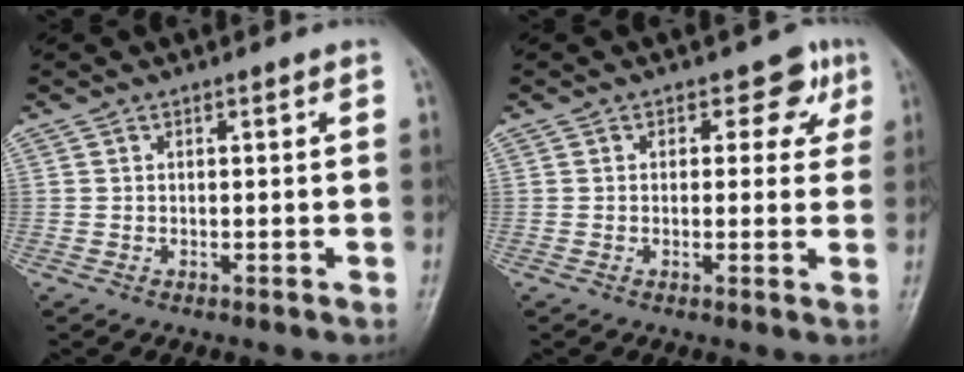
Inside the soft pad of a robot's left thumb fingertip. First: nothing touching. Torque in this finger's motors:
{"motor_torque": [0.01, 0.08, -0.21, 0.28, -0.01]}